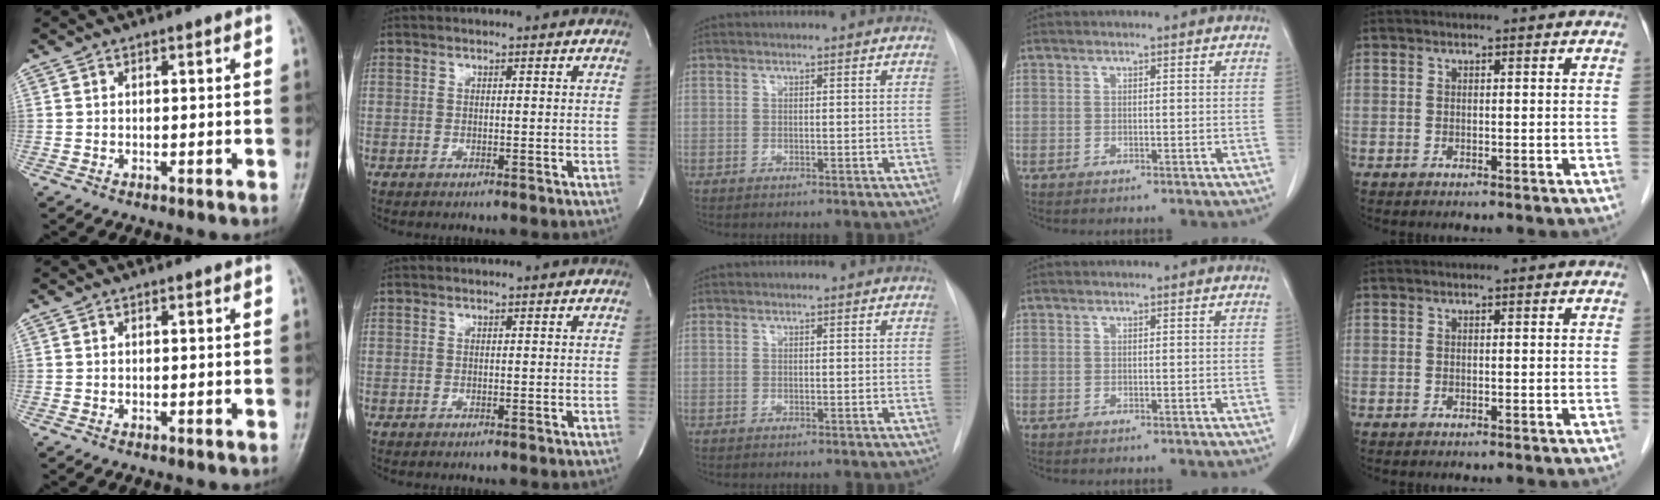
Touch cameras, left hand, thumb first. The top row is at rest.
{}